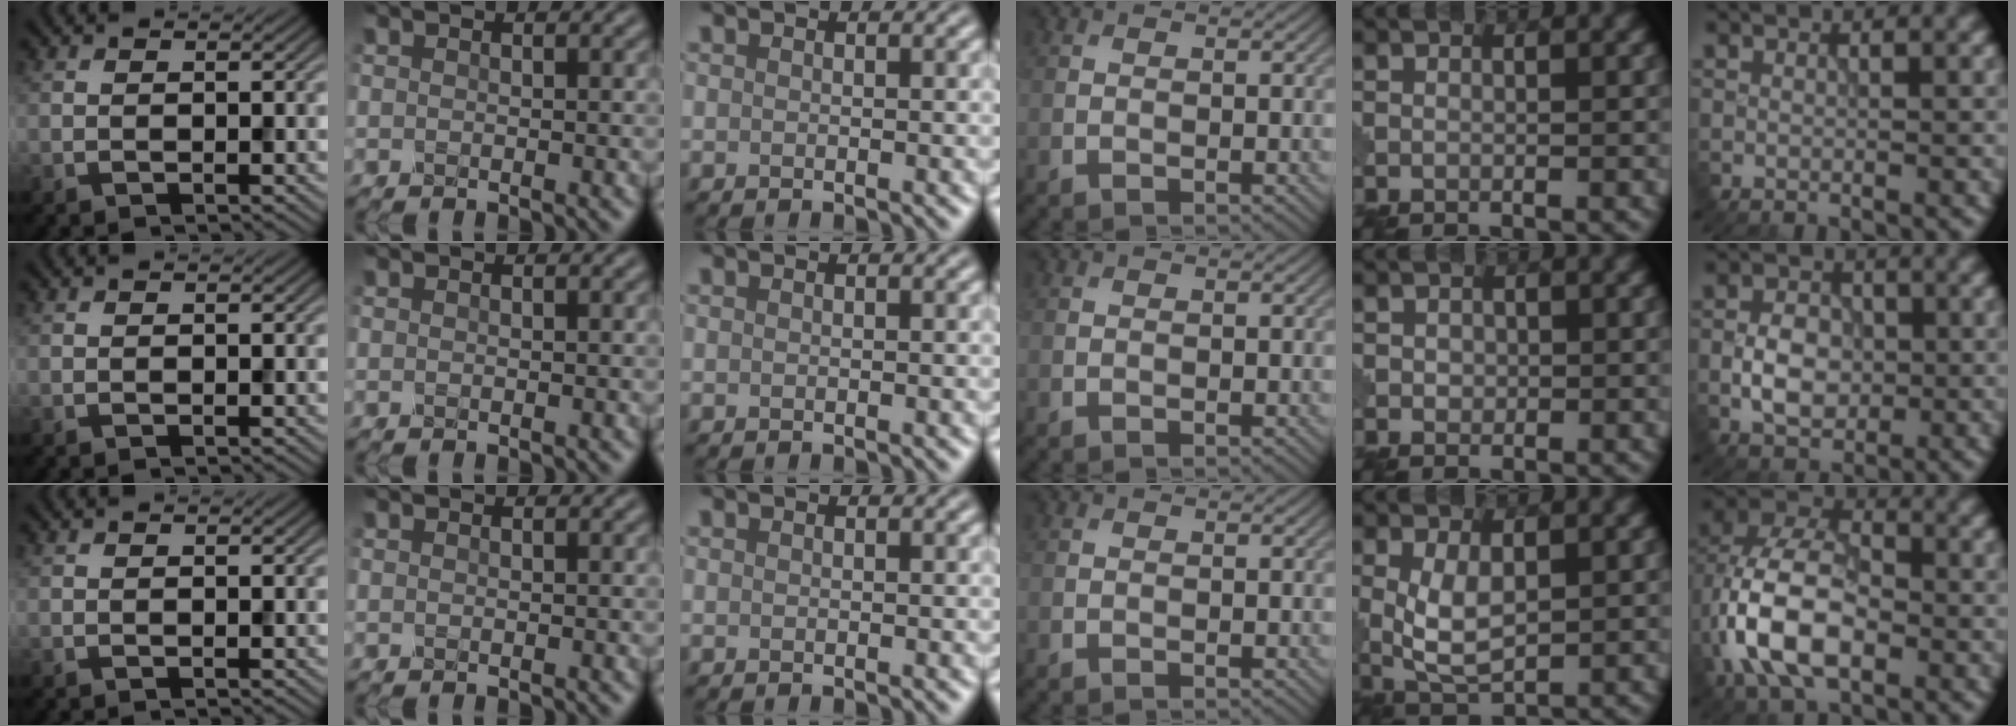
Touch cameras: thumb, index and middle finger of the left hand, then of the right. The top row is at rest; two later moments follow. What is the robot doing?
{"motion": "close", "object": "eyeshadow palette"}